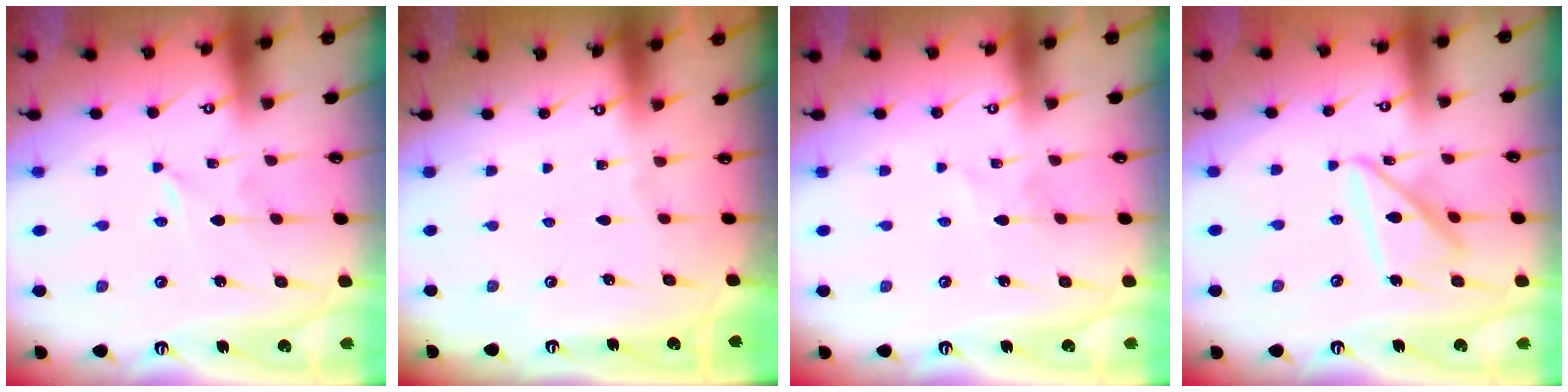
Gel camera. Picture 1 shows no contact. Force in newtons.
{"total": 0.0}
{"total": 1.5, "press": 1.5, "slide": 0.1}
{"total": 13.0, "press": 12.9, "slide": 1.2}